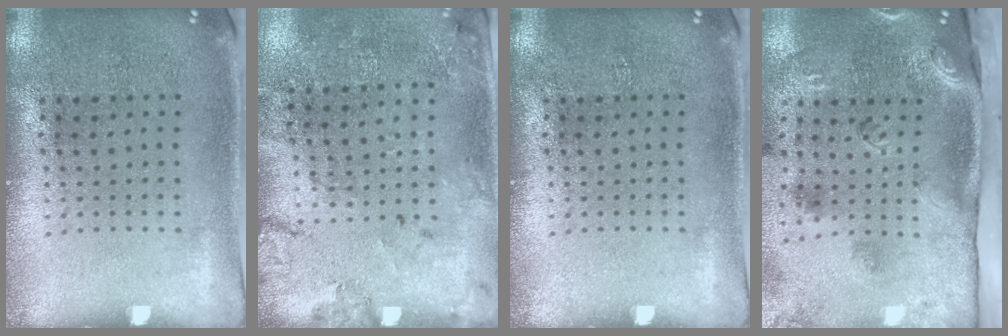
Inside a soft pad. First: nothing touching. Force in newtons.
{"total": 2.0, "press": 1.5, "slide": 1.2}
{"total": 0.0}
{"total": 3.2, "press": 2.0, "slide": 2.6}